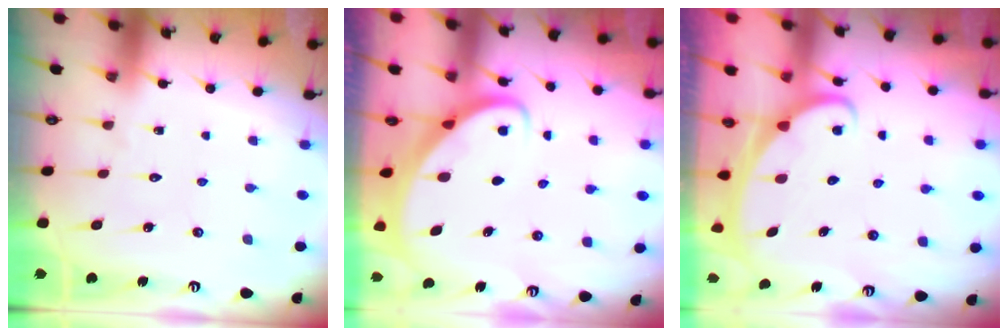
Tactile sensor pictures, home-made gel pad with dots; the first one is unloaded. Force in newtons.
{"total": 2.7, "press": 2.7, "slide": 0.3}
{"total": 1.9, "press": 1.9, "slide": 0.1}